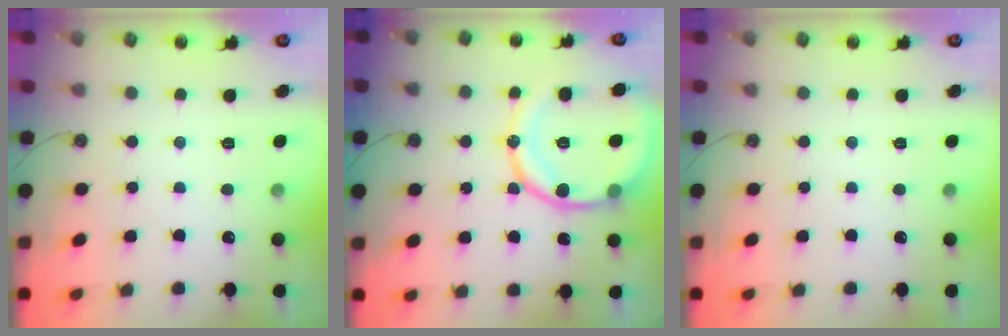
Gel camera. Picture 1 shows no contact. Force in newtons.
{"total": 15.8, "press": 15.6, "slide": 1.9}
{"total": 0.0}